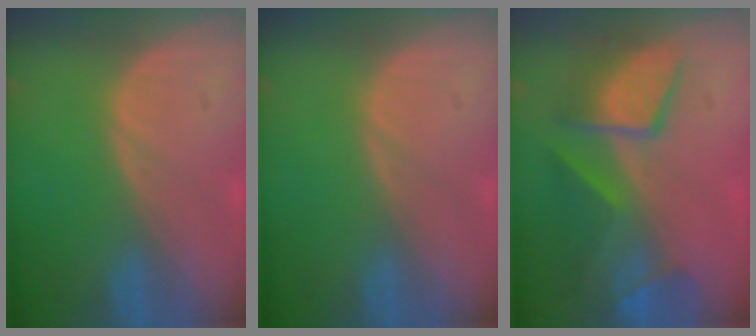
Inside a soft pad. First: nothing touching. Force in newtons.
{"total": 0.0}
{"total": 8.9, "press": 8.4, "slide": 2.9}